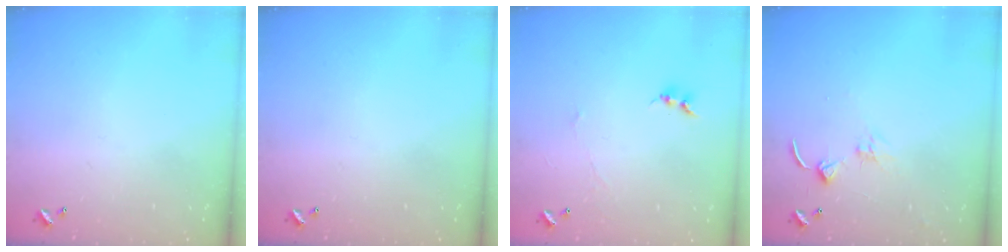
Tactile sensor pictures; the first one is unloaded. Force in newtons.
{"total": 0.0}
{"total": 0.6, "press": 0.3, "slide": 0.5}
{"total": 1.4, "press": 1.3, "slide": 0.3}